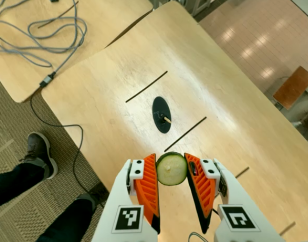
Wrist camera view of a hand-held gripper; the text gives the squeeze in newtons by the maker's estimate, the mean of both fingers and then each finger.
{"total": 8.8, "left": 8.6, "right": 8.9}